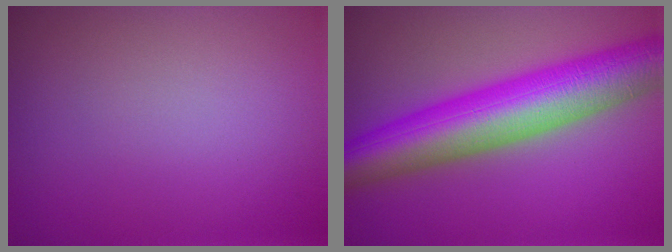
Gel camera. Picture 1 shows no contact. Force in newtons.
{"total": 11.0, "press": 11.0, "slide": 0.2}